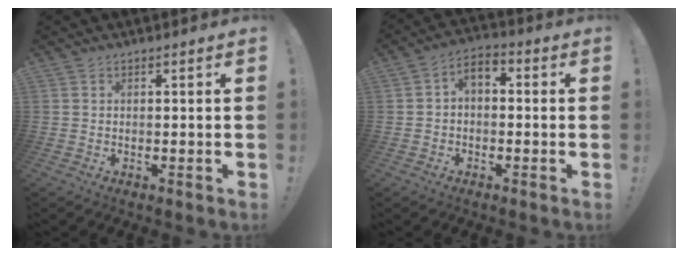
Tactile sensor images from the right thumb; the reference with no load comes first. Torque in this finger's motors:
{"motor_torque": [0.20, -0.29, 0.11, -0.13, 0.00]}